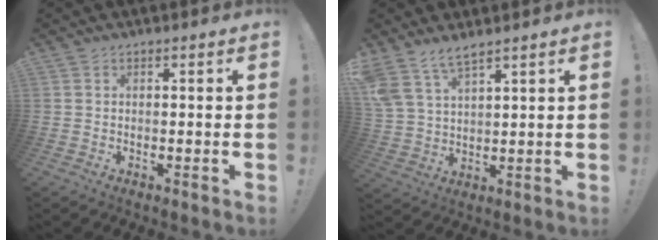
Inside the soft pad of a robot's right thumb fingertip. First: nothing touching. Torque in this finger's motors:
{"motor_torque": [1.08, 1.23, 0.51, 0.39, 0.47]}